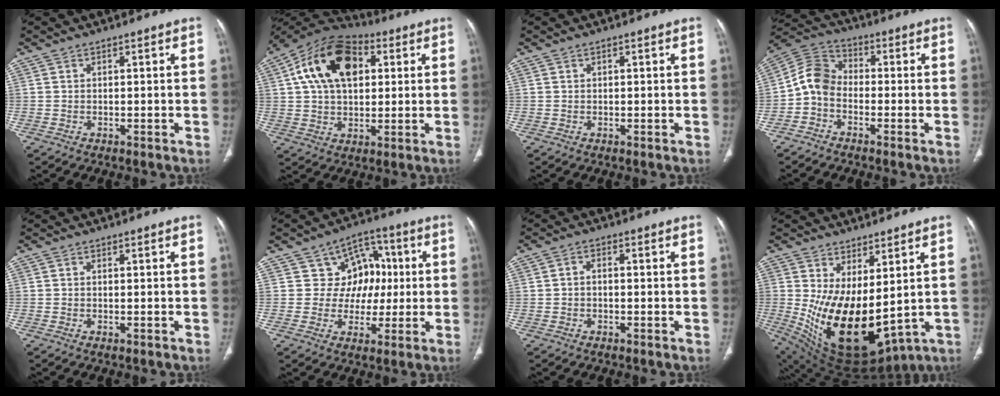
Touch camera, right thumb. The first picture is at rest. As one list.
[{"total": 17.9, "force": [5.1, 11.2, 13.0], "torque": [-0.205, 0.012, 0.079]}, {"total": 0.0}, {"total": 7.1, "force": [-1.8, 5.3, 4.4], "torque": [-0.076, 0.032, -0.053]}, {"total": 0.0}, {"total": 9.9, "force": [1.5, 8.8, 4.2], "torque": [0.006, 0.009, 0.019]}, {"total": 1.1, "force": [-0.2, 0.8, 0.8], "torque": [-0.009, 0.005, -0.004]}, {"total": 18.1, "force": [1.2, 9.2, 15.5], "torque": [-0.259, -0.041, 0.062]}]